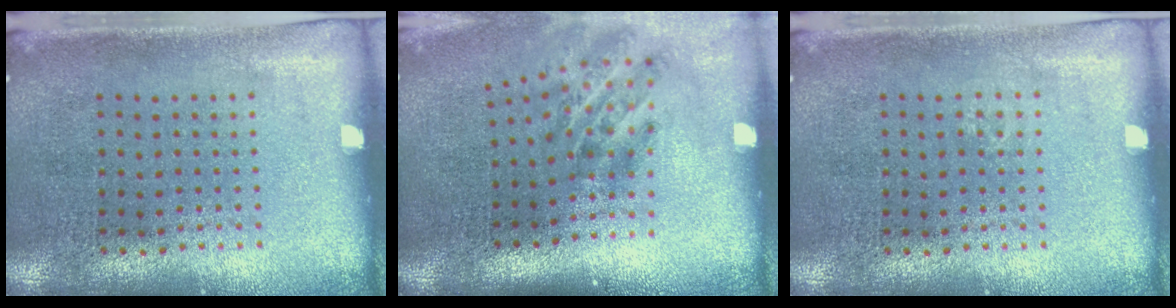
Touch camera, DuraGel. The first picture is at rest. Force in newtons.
{"total": 1.9, "press": 1.2, "slide": 1.5}
{"total": 0.5, "press": 0.5, "slide": 0.2}